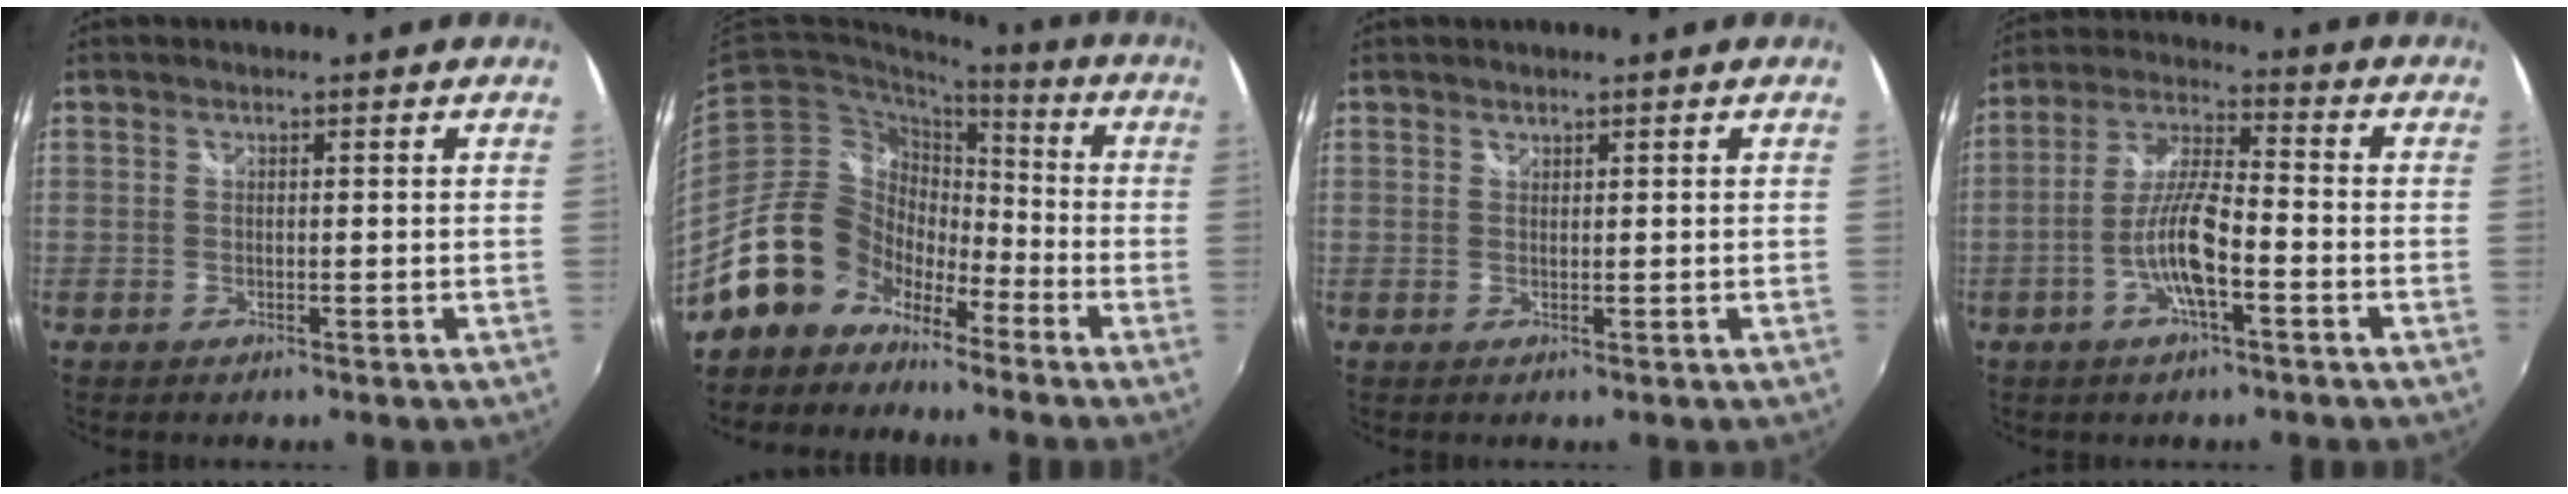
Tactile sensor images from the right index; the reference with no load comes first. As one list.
[{"total": 14.7, "force": [-10.1, 10.0, 3.9], "torque": [-0.087, 0.032, -0.184]}, {"total": 0.5, "force": [0.5, 0.2, 0.0], "torque": [0.002, 0.000, 0.009]}, {"total": 9.7, "force": [-3.8, 2.0, 8.7], "torque": [-0.181, 0.003, -0.072]}]